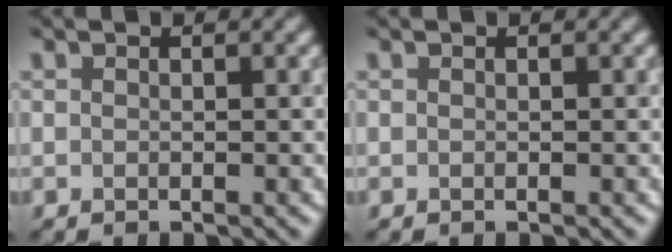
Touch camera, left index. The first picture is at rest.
{"total": 0.0}